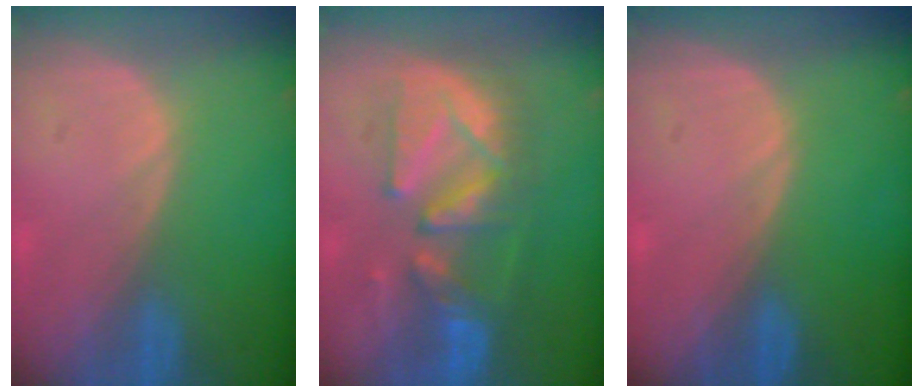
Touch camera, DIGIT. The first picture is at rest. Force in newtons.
{"total": 9.4, "press": 9.3, "slide": 0.9}
{"total": 0.0}